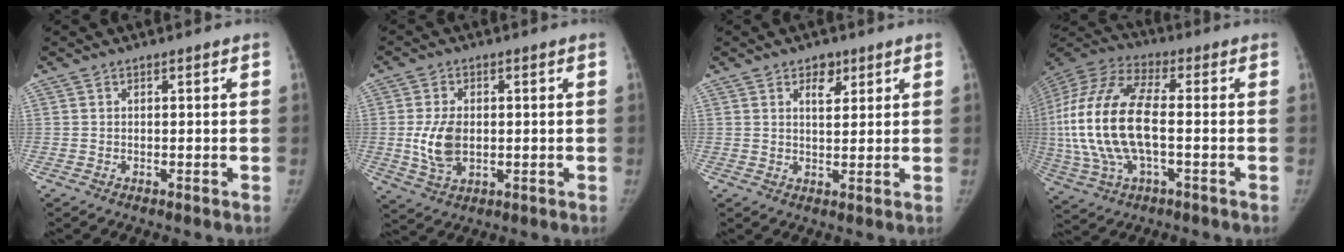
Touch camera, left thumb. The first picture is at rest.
{"total": 7.6, "force": [-0.3, 4.9, 5.8], "torque": [-0.110, -0.003, 0.001]}
{"total": 4.1, "force": [2.2, 2.4, 2.4], "torque": [-0.017, -0.011, 0.033]}
{"total": 21.7, "force": [-1.6, 9.8, 19.3], "torque": [-0.440, 0.018, -0.028]}